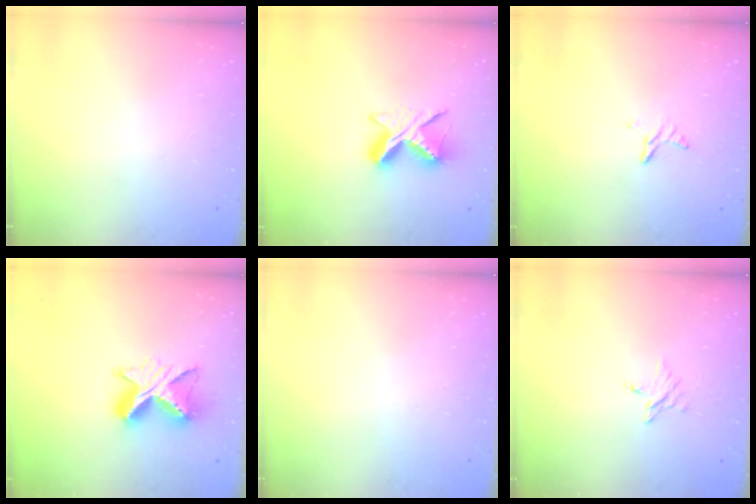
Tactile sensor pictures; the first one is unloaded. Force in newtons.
{"total": 9.3, "press": 9.3, "slide": 0.8}
{"total": 5.0, "press": 4.9, "slide": 0.4}
{"total": 9.8, "press": 9.8, "slide": 1.0}
{"total": 0.0}
{"total": 2.7, "press": 2.7, "slide": 0.2}